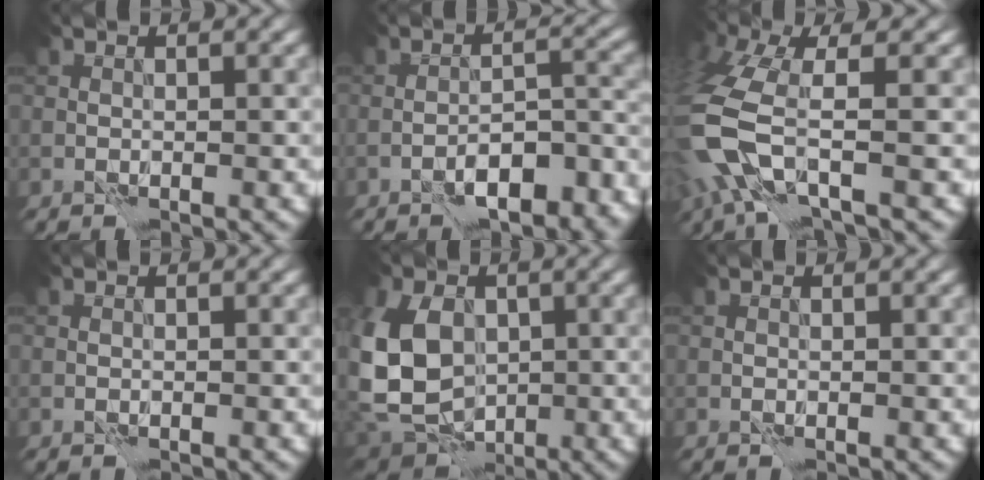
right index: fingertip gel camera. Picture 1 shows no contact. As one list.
[{"total": 7.1, "force": [-4.6, 2.4, 4.8], "torque": [-0.064, 0.008, -0.072]}, {"total": 8.8, "force": [-2.3, 4.1, 7.5], "torque": [-0.197, -0.021, -0.047]}, {"total": 0.0}, {"total": 9.8, "force": [0.9, 7.4, 6.3], "torque": [-0.151, -0.001, 0.009]}, {"total": 0.0}]